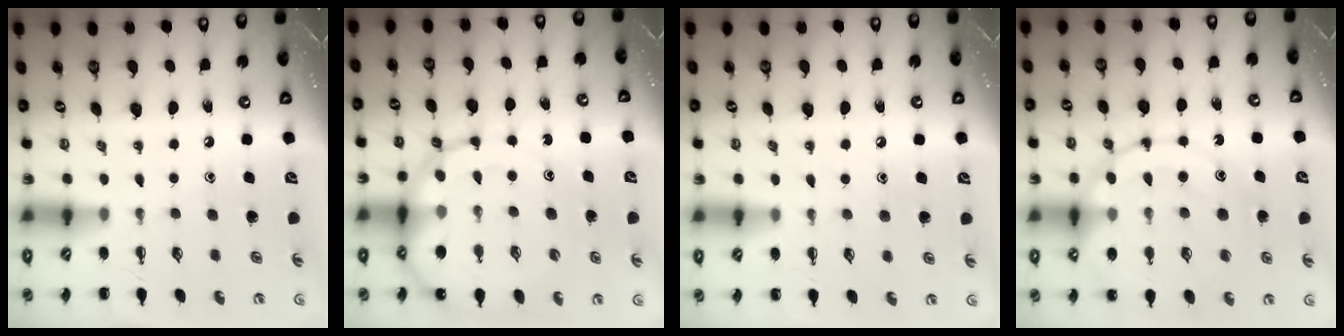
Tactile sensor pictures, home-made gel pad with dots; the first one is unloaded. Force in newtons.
{"total": 16.2, "press": 15.6, "slide": 4.3}
{"total": 6.0, "press": 5.7, "slide": 1.8}
{"total": 18.1, "press": 17.9, "slide": 2.5}